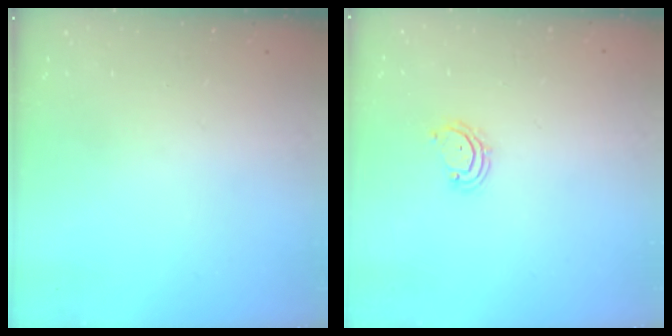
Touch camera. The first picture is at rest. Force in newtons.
{"total": 3.5, "press": 3.5, "slide": 0.2}